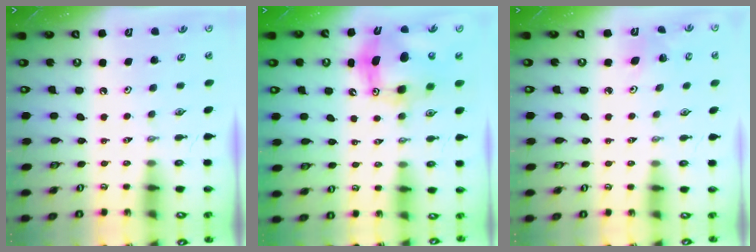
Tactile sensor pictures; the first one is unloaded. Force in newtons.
{"total": 11.6, "press": 11.4, "slide": 2.5}
{"total": 5.6, "press": 5.5, "slide": 0.8}